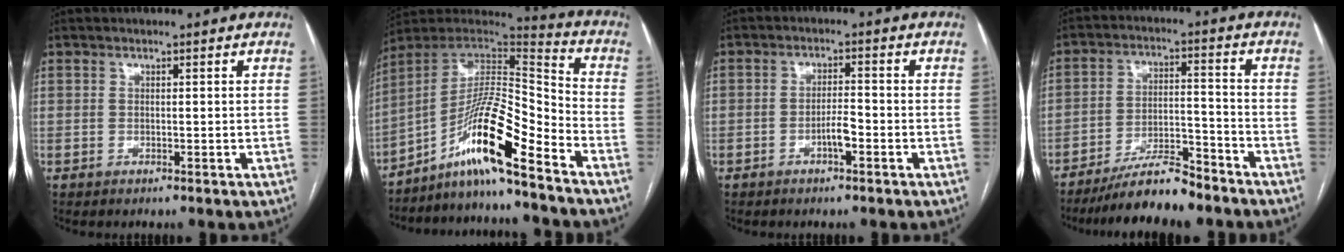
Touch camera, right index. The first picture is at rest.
{"total": 14.8, "force": [-9.4, 0.6, 11.4], "torque": [-0.211, 0.014, -0.167]}
{"total": 3.1, "force": [-1.4, 0.7, 2.6], "torque": [-0.046, 0.003, -0.024]}
{"total": 9.8, "force": [-8.4, 1.6, 4.8], "torque": [-0.079, 0.001, -0.147]}